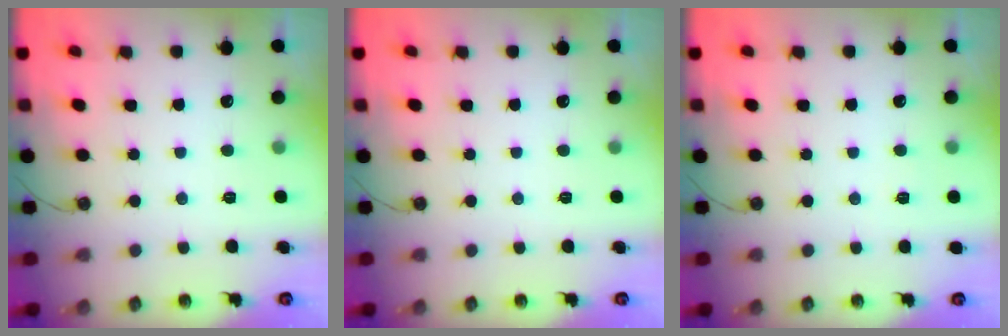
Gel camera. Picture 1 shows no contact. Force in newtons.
{"total": 0.0}
{"total": 2.7, "press": 1.5, "slide": 2.3}